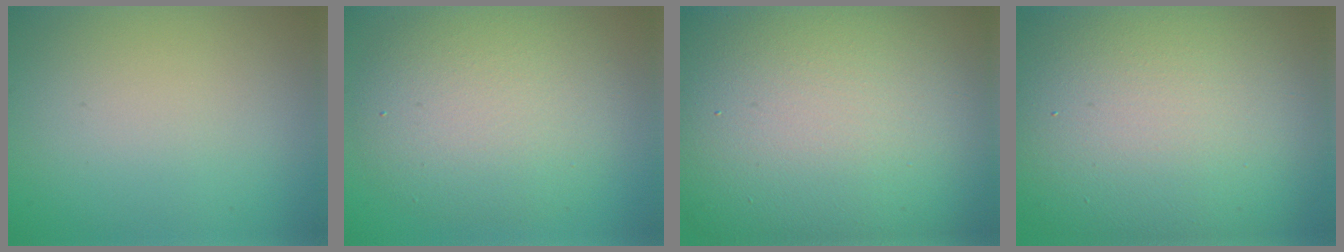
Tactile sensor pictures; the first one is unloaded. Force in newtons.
{"total": 6.7, "press": 6.7, "slide": 0.9}
{"total": 21.9, "press": 21.9, "slide": 0.7}
{"total": 17.1, "press": 17.1, "slide": 1.1}